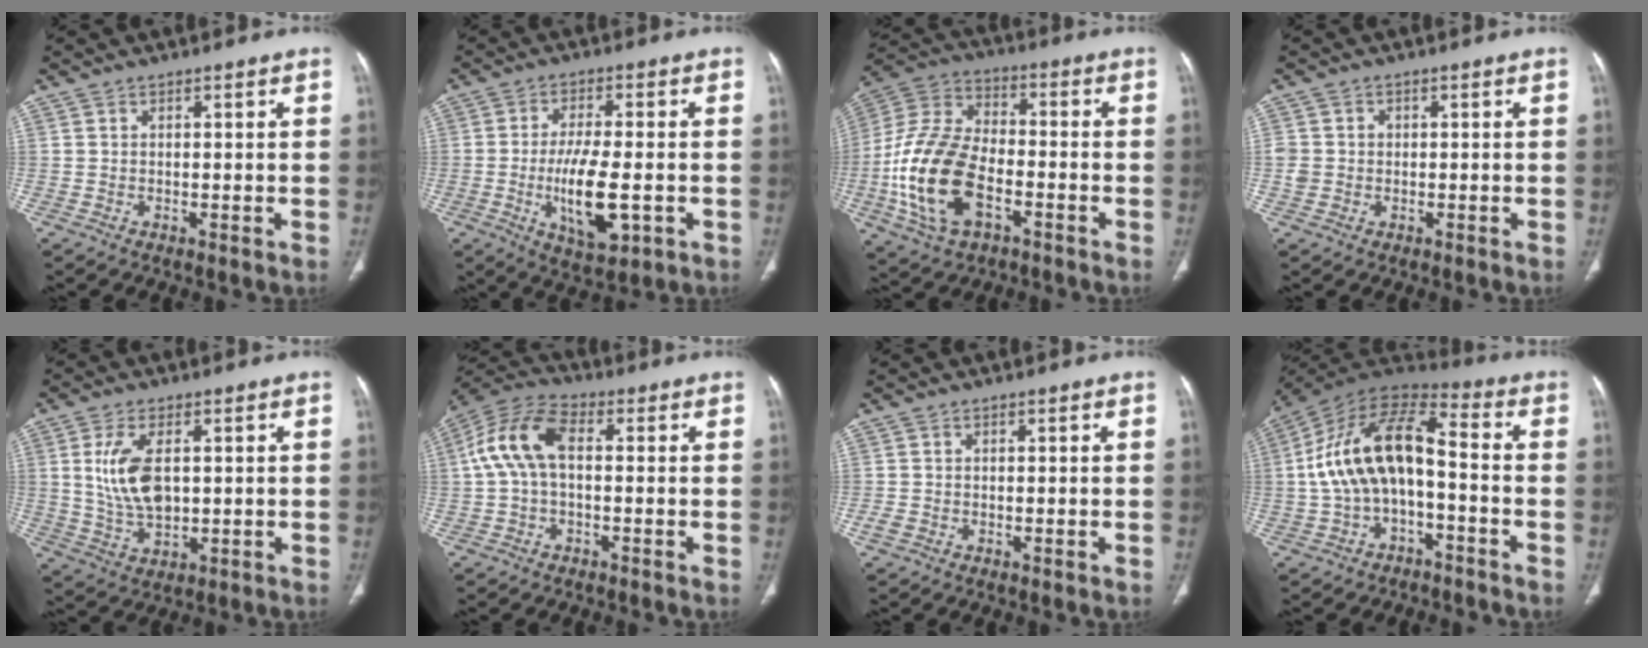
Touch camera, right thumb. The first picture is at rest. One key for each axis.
{"total": 11.6, "fx": -2.5, "fy": 4.4, "fz": 10.4, "tx": -0.183, "ty": -0.007, "tz": -0.036}
{"total": 19.2, "fx": -5.7, "fy": 11.0, "fz": 14.7, "tx": -0.301, "ty": 0.022, "tz": -0.108}
{"total": 3.5, "fx": -0.1, "fy": 3.2, "fz": 1.2, "tx": -0.012, "ty": 0.011, "tz": 0.003}
{"total": 9.9, "fx": 1.5, "fy": 5.4, "fz": 8.1, "tx": -0.160, "ty": -0.009, "tz": 0.039}
{"total": 10.5, "fx": 0.7, "fy": 6.0, "fz": 8.6, "tx": -0.181, "ty": 0.033, "tz": 0.004}
{"total": 1.6, "fx": -0.4, "fy": 1.1, "fz": 1.1, "tx": -0.024, "ty": -0.002, "tz": -0.009}
{"total": 15.7, "fx": -2.0, "fy": 8.1, "fz": 13.3, "tx": -0.246, "ty": 0.060, "tz": -0.043}